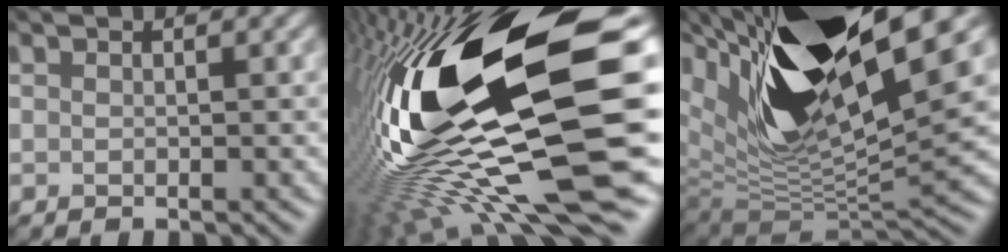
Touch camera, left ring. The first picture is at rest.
{"total": 19.9, "force": [-0.8, 5.7, 19.0], "torque": [-0.351, -0.025, -0.023]}
{"total": 17.6, "force": [6.4, 6.4, 15.0], "torque": [-0.273, 0.004, 0.109]}